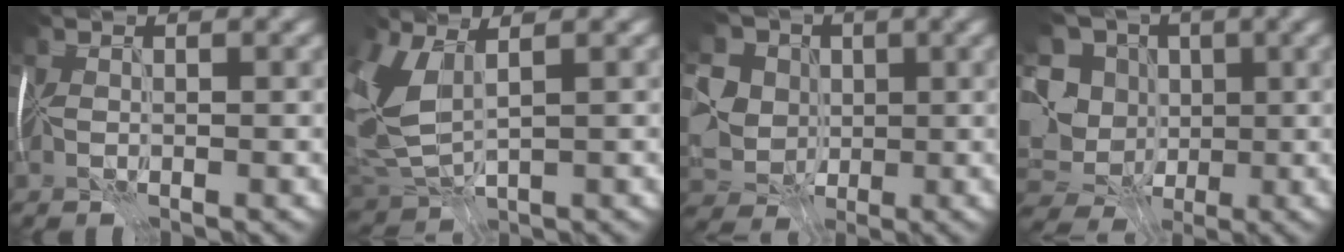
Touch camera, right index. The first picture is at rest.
{"total": 6.1, "force": [0.6, 3.0, 5.2], "torque": [-0.133, -0.005, 0.012]}
{"total": 7.5, "force": [1.1, 6.3, 3.9], "torque": [-0.077, 0.014, -0.001]}
{"total": 11.5, "force": [-0.3, 9.8, 6.1], "torque": [-0.125, -0.006, -0.015]}